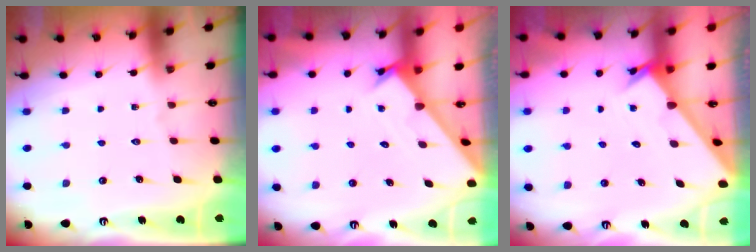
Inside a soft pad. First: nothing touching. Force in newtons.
{"total": 1.6, "press": 1.6, "slide": 0.1}
{"total": 1.5, "press": 1.5, "slide": 0.1}